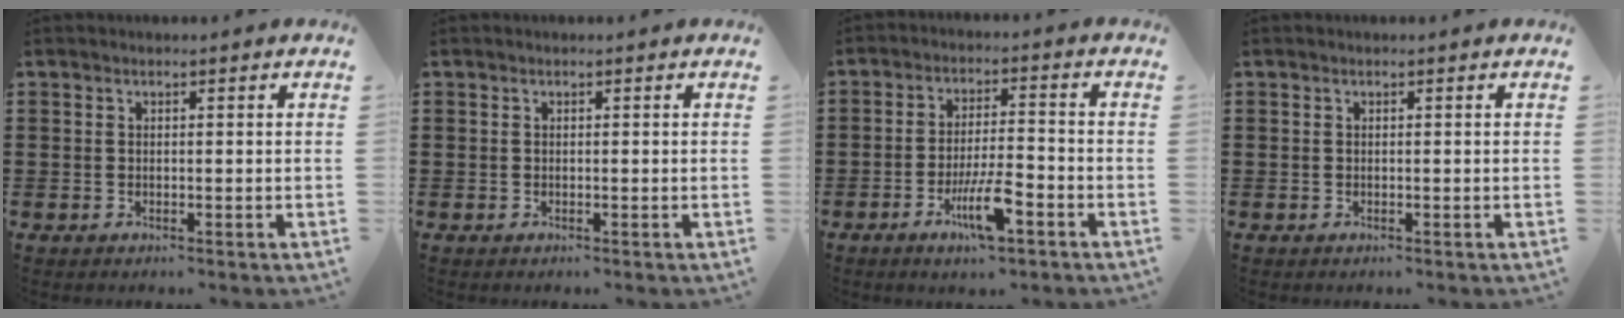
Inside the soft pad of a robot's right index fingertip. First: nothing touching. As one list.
[{"total": 0.0}, {"total": 7.8, "force": [-3.8, 1.7, 6.6], "torque": [-0.128, -0.004, -0.069]}, {"total": 0.0}]